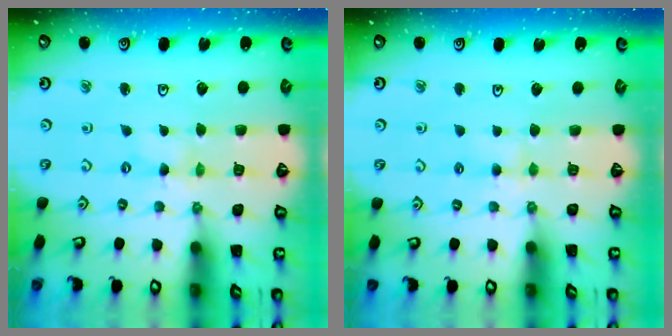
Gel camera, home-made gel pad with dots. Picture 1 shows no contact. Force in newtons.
{"total": 3.4, "press": 3.4, "slide": 0.6}